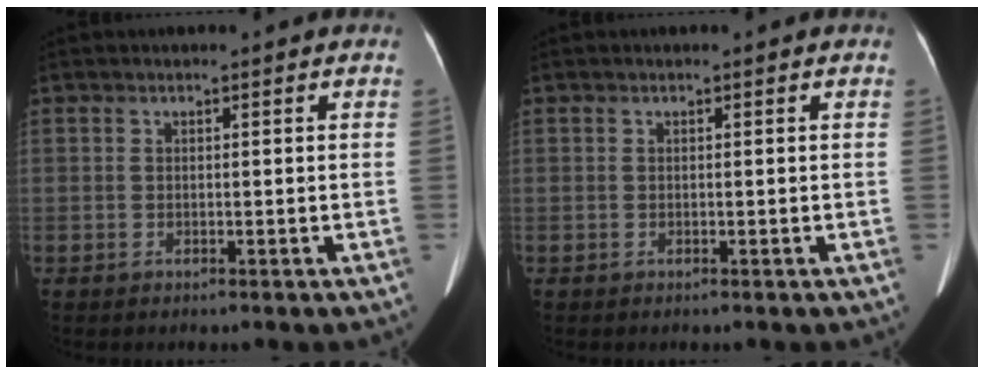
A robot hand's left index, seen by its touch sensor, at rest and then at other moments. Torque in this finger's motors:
{"motor_torque": [0.01, 0.01, 0.00, -0.01]}